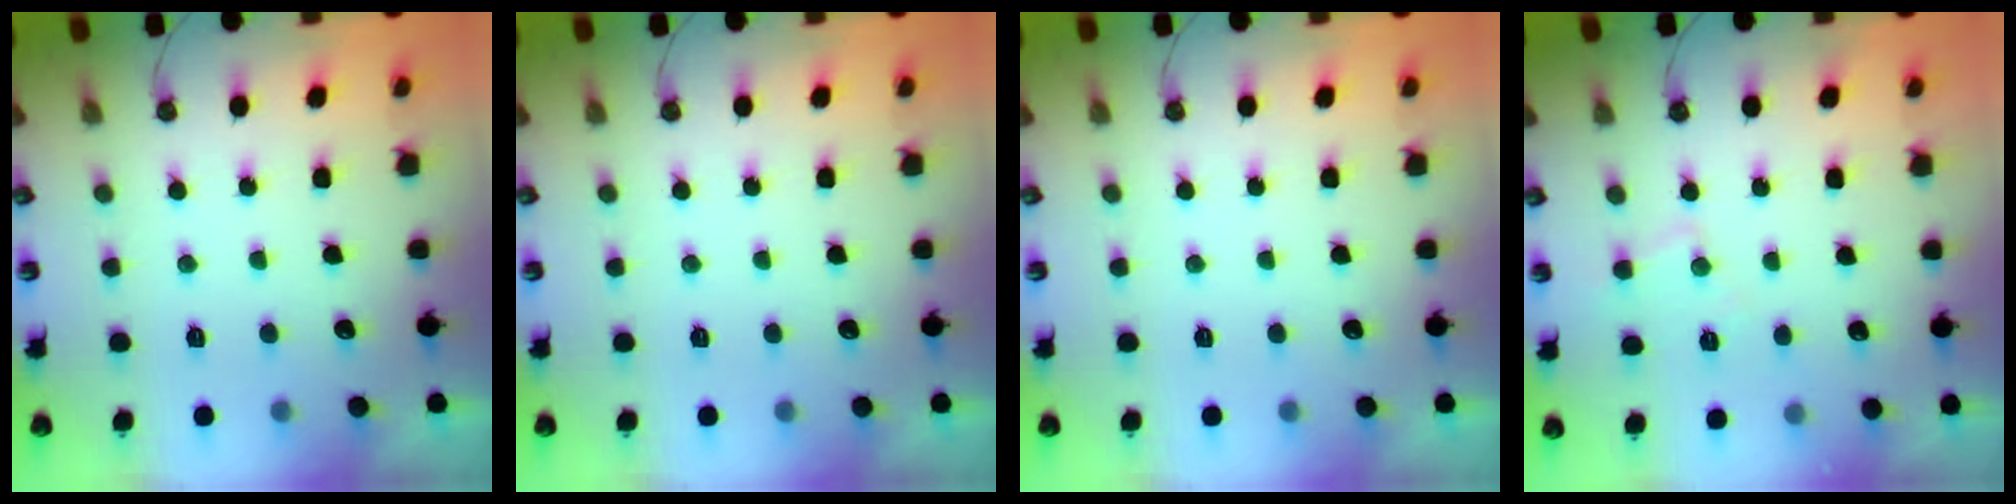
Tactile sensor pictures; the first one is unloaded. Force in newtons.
{"total": 0.0}
{"total": 0.0}
{"total": 5.8, "press": 5.8, "slide": 0.4}